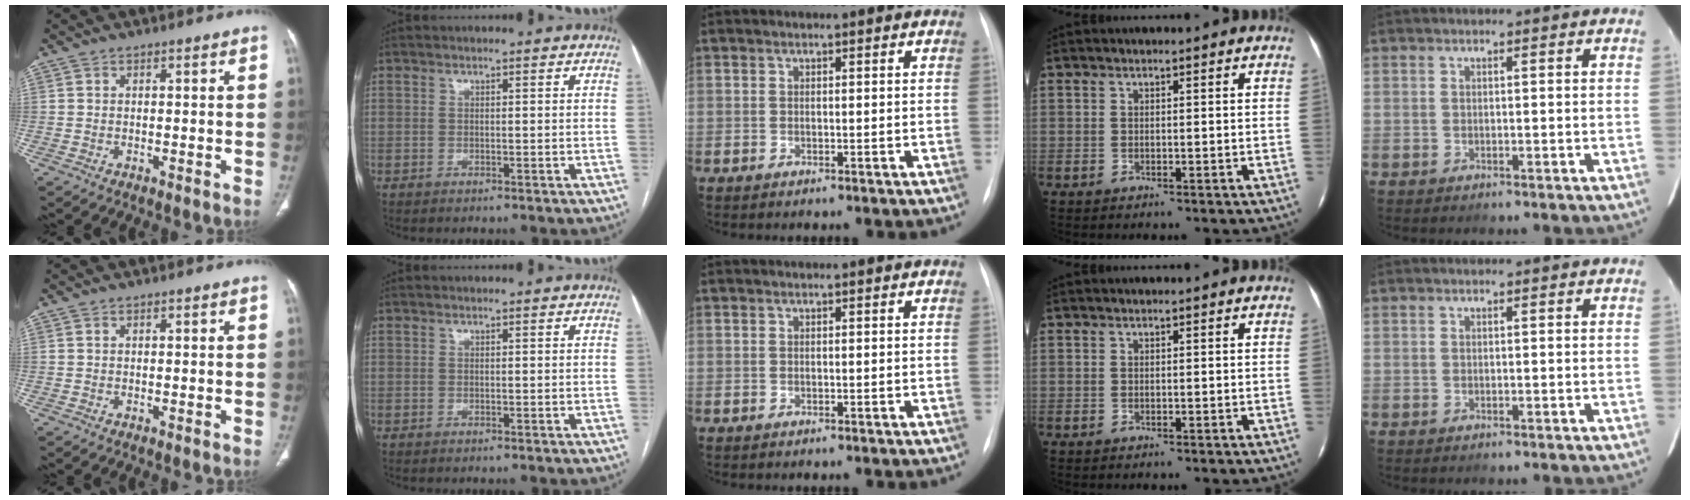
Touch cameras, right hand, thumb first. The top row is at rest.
{}